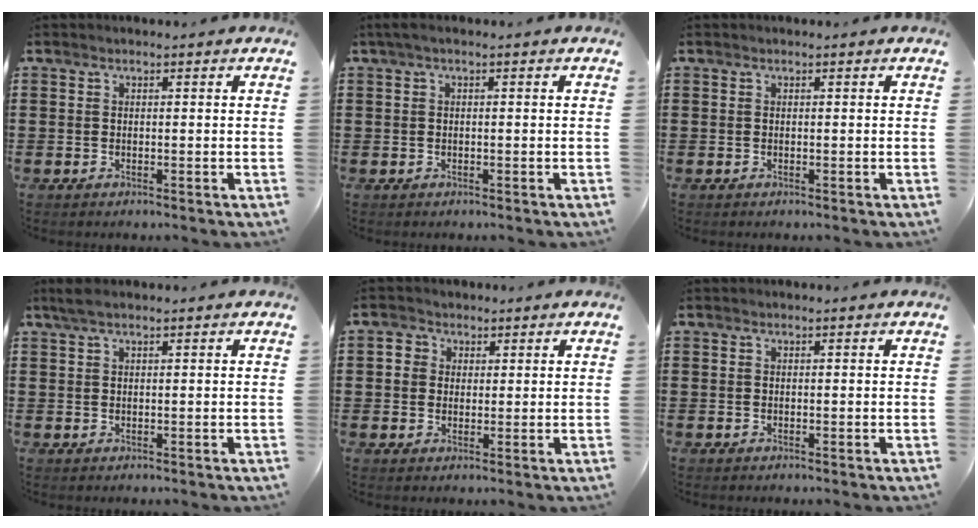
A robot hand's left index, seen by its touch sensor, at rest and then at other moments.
{"total": 1.2, "force": [-0.3, 0.2, 1.1], "torque": [-0.017, -0.002, -0.006]}
{"total": 0.0}
{"total": 1.7, "force": [1.1, 0.2, 1.3], "torque": [-0.027, 0.001, 0.020]}
{"total": 3.1, "force": [1.3, 2.8, 0.2], "torque": [-0.011, 0.008, 0.020]}
{"total": 0.0}